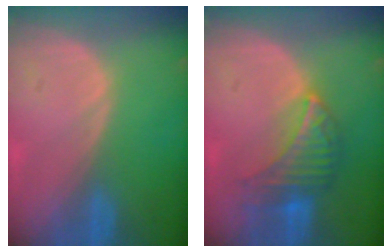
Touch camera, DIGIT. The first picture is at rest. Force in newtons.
{"total": 6.8, "press": 6.7, "slide": 1.4}